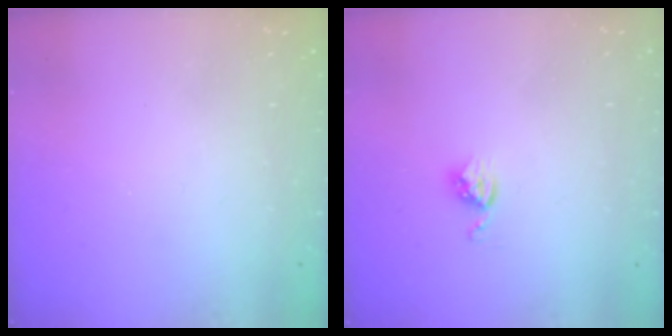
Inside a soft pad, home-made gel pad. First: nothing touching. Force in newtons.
{"total": 3.7, "press": 3.7, "slide": 0.5}